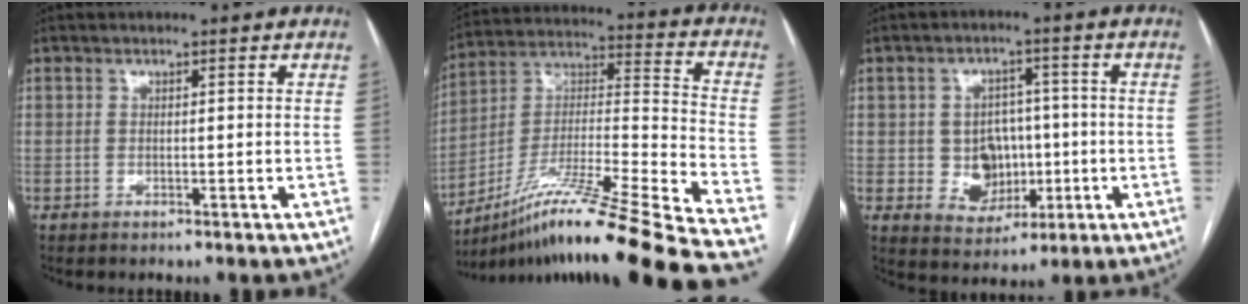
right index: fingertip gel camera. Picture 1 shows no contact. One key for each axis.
{"total": 27.1, "fx": -21.5, "fy": -1.7, "fz": 16.5, "tx": -0.234, "ty": -0.013, "tz": -0.367}
{"total": 7.4, "fx": -0.8, "fy": 6.4, "fz": 3.7, "tx": -0.055, "ty": 0.015, "tz": 0.000}